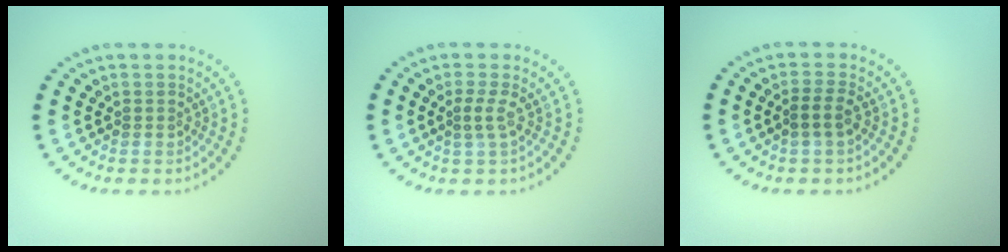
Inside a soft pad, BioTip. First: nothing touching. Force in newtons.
{"total": 1.5, "press": 1.0, "slide": 1.1}
{"total": 1.7, "press": 1.4, "slide": 0.9}